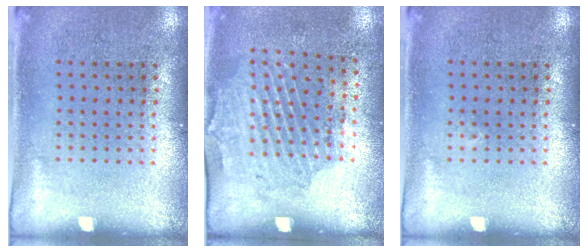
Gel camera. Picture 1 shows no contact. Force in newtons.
{"total": 1.8, "press": 1.1, "slide": 1.4}
{"total": 0.0}